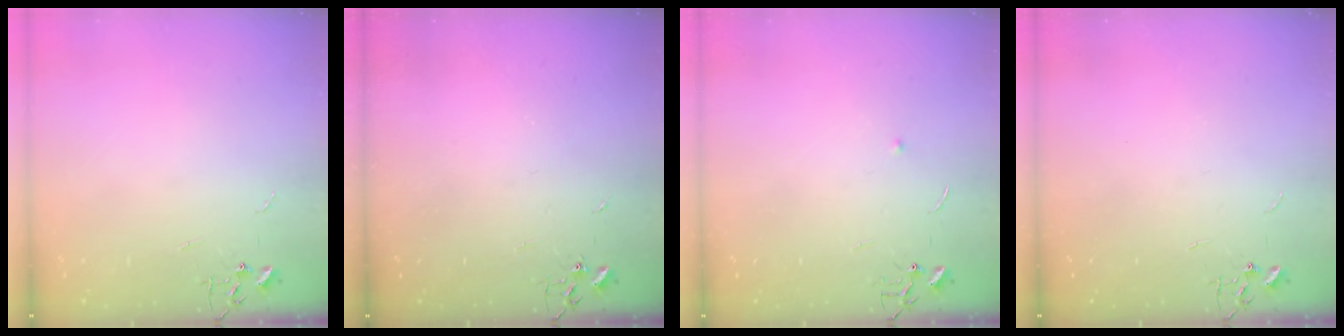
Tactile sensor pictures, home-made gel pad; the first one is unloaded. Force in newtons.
{"total": 2.3, "press": 2.3, "slide": 0.4}
{"total": 3.7, "press": 3.6, "slide": 0.6}
{"total": 0.0}